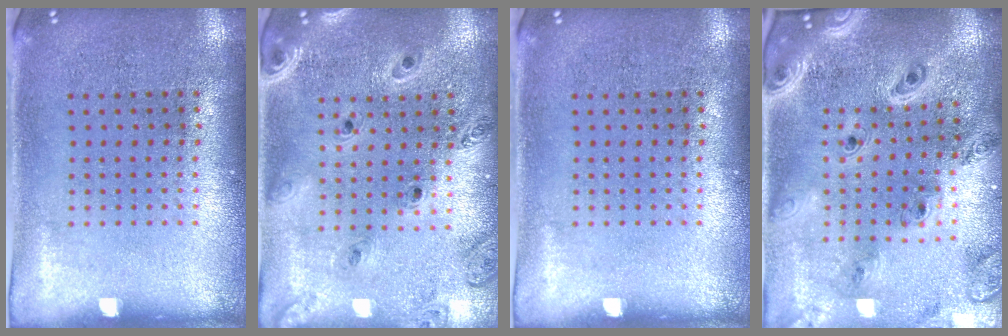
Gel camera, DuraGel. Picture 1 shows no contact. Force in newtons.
{"total": 1.4, "press": 1.4, "slide": 0.1}
{"total": 0.0}
{"total": 2.7, "press": 2.4, "slide": 1.3}